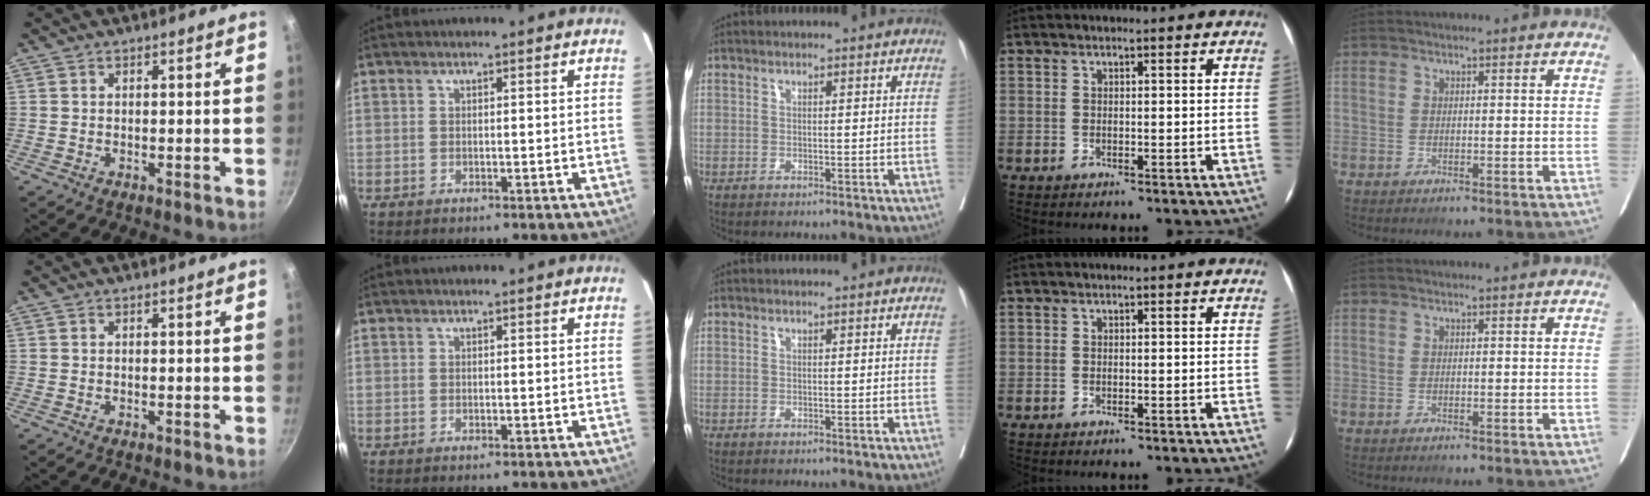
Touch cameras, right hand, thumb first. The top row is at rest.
{}